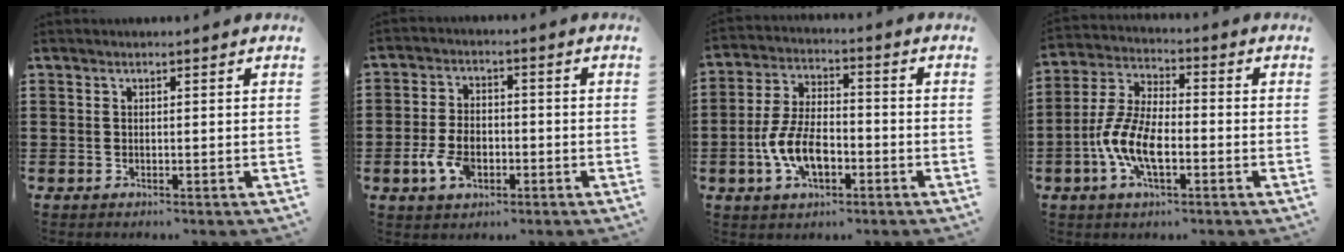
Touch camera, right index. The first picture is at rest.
{"total": 5.8, "force": [-2.2, 3.5, 4.1], "torque": [-0.092, 0.001, -0.040]}
{"total": 8.9, "force": [-2.9, 4.5, 7.1], "torque": [-0.167, -0.003, -0.061]}
{"total": 8.8, "force": [-3.0, 3.8, 7.3], "torque": [-0.178, -0.008, -0.063]}